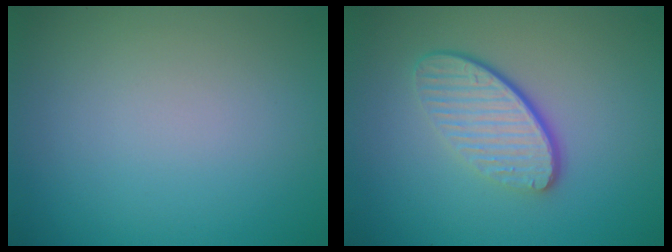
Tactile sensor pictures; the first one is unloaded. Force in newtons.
{"total": 4.6, "press": 3.2, "slide": 3.3}